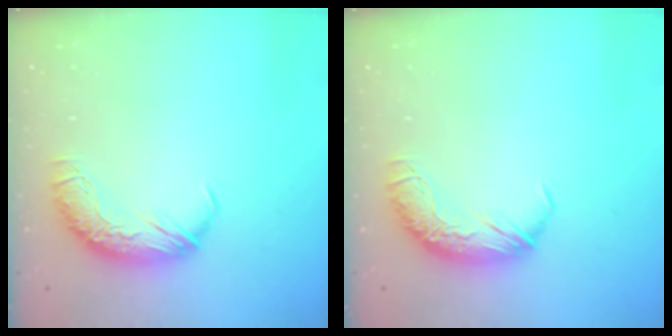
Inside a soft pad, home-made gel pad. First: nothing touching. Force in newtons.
{"total": 0.0}